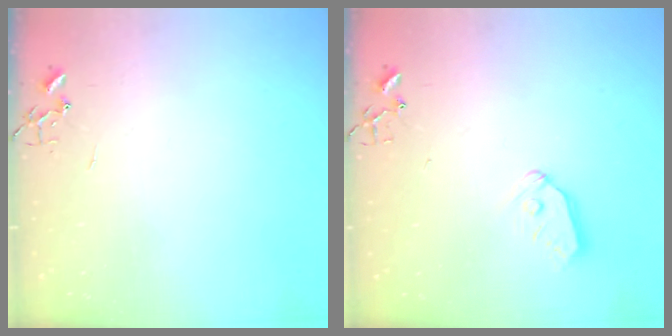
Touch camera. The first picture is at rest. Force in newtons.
{"total": 7.7, "press": 7.7, "slide": 0.4}